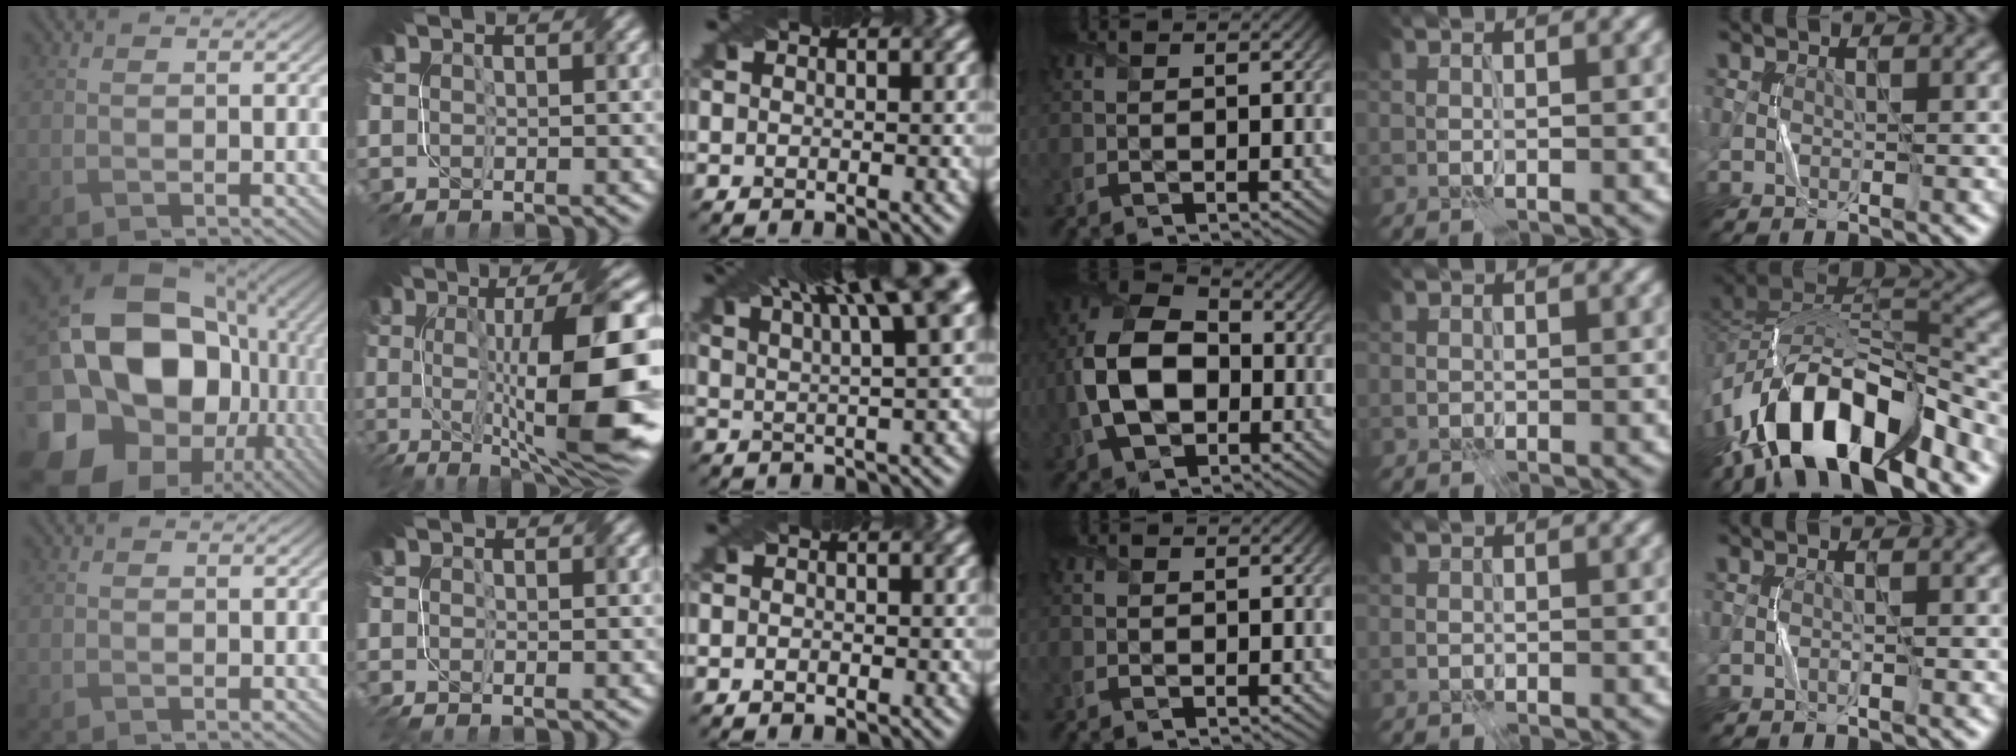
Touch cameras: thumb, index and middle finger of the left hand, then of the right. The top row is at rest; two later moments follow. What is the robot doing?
{"motion": "fold", "object": "netting"}